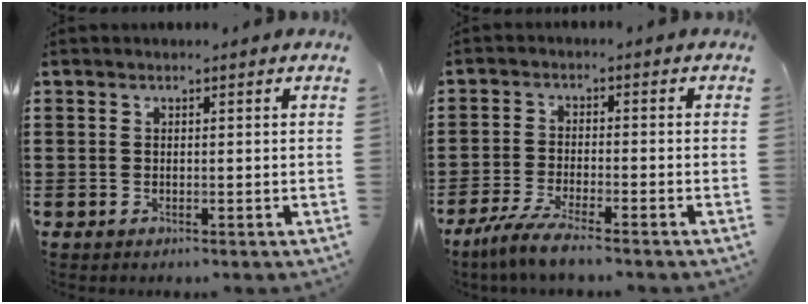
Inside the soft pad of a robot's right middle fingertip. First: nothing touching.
{"total": 4.7, "force": [-4.1, 0.1, 2.3], "torque": [-0.060, -0.013, -0.083]}